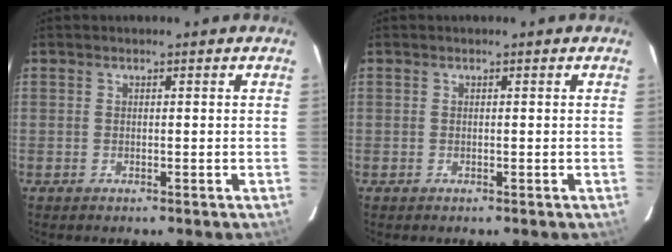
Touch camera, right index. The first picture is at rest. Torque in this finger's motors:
{"motor_torque": [0.00, 0.00, 0.01, 0.01]}